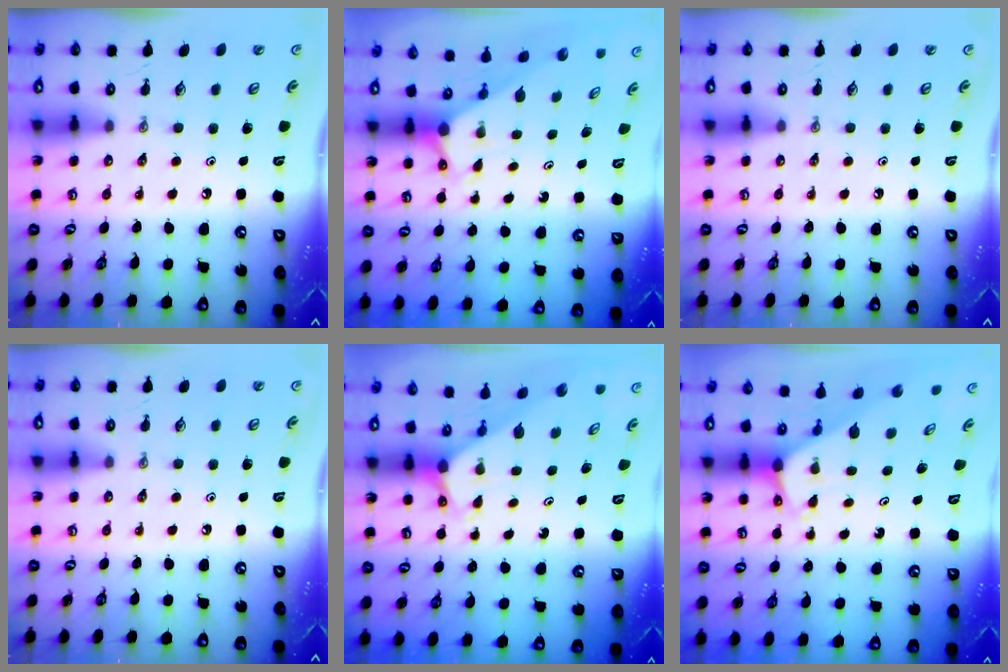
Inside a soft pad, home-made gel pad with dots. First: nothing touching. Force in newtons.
{"total": 2.7, "press": 2.7, "slide": 0.0}
{"total": 0.0}
{"total": 0.0}
{"total": 2.8, "press": 2.8, "slide": 0.2}
{"total": 2.0, "press": 2.0, "slide": 0.2}